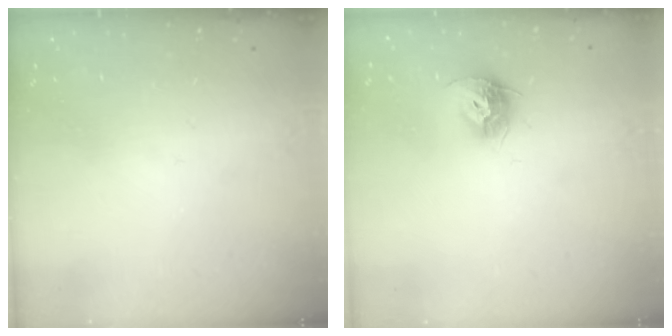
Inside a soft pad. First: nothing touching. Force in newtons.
{"total": 9.9, "press": 9.8, "slide": 0.5}